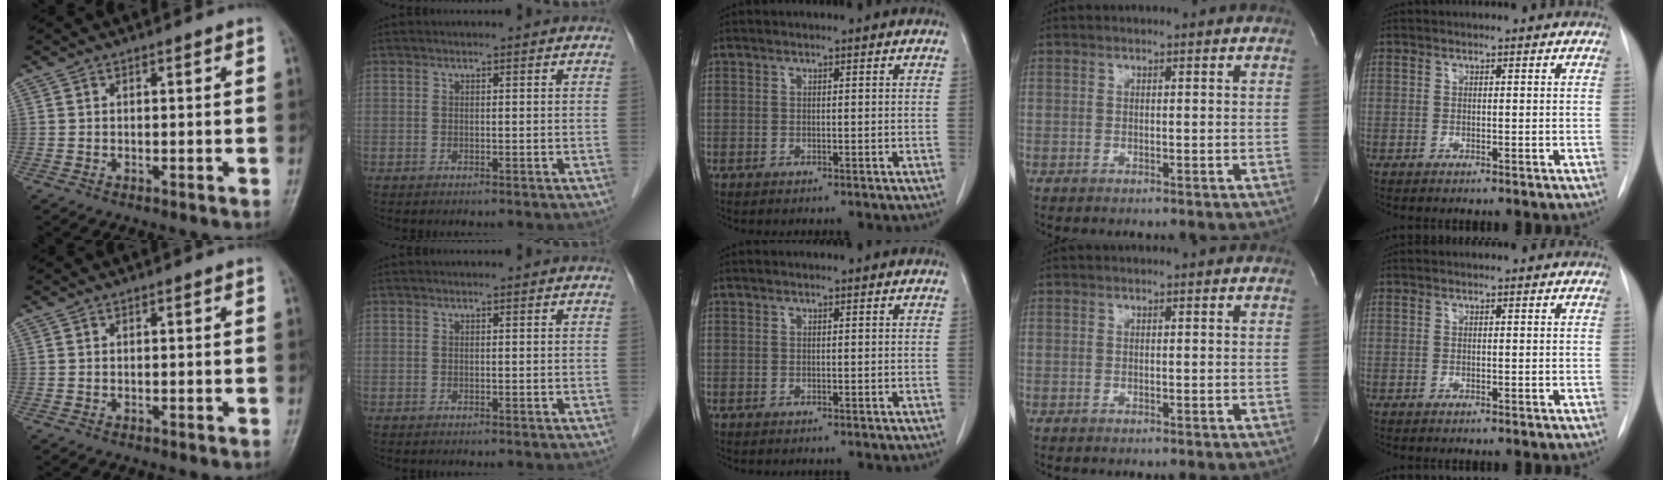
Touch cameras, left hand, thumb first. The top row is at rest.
{}